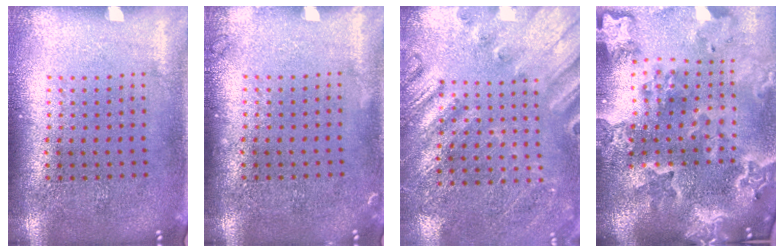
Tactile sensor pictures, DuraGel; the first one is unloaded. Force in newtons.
{"total": 0.7, "press": 0.7, "slide": 0.1}
{"total": 2.3, "press": 2.2, "slide": 0.6}
{"total": 4.4, "press": 3.6, "slide": 2.6}